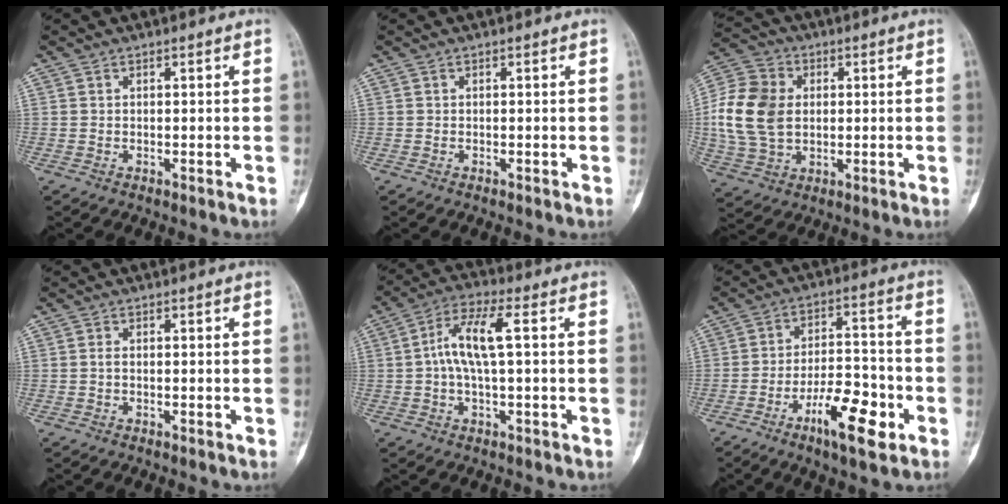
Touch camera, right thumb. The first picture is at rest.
{"total": 0.0}
{"total": 14.5, "force": [0.8, 10.6, 9.9], "torque": [-0.186, 0.007, 0.016]}
{"total": 0.6, "force": [-0.1, 0.3, 0.5], "torque": [-0.007, -0.002, -0.002]}
{"total": 8.7, "force": [0.6, 2.7, 8.2], "torque": [-0.176, 0.030, 0.006]}
{"total": 12.2, "force": [-5.9, 4.2, 9.9], "torque": [-0.154, 0.033, -0.096]}